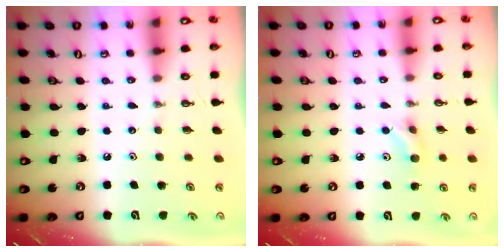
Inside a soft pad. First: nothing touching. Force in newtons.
{"total": 5.4, "press": 5.3, "slide": 0.9}